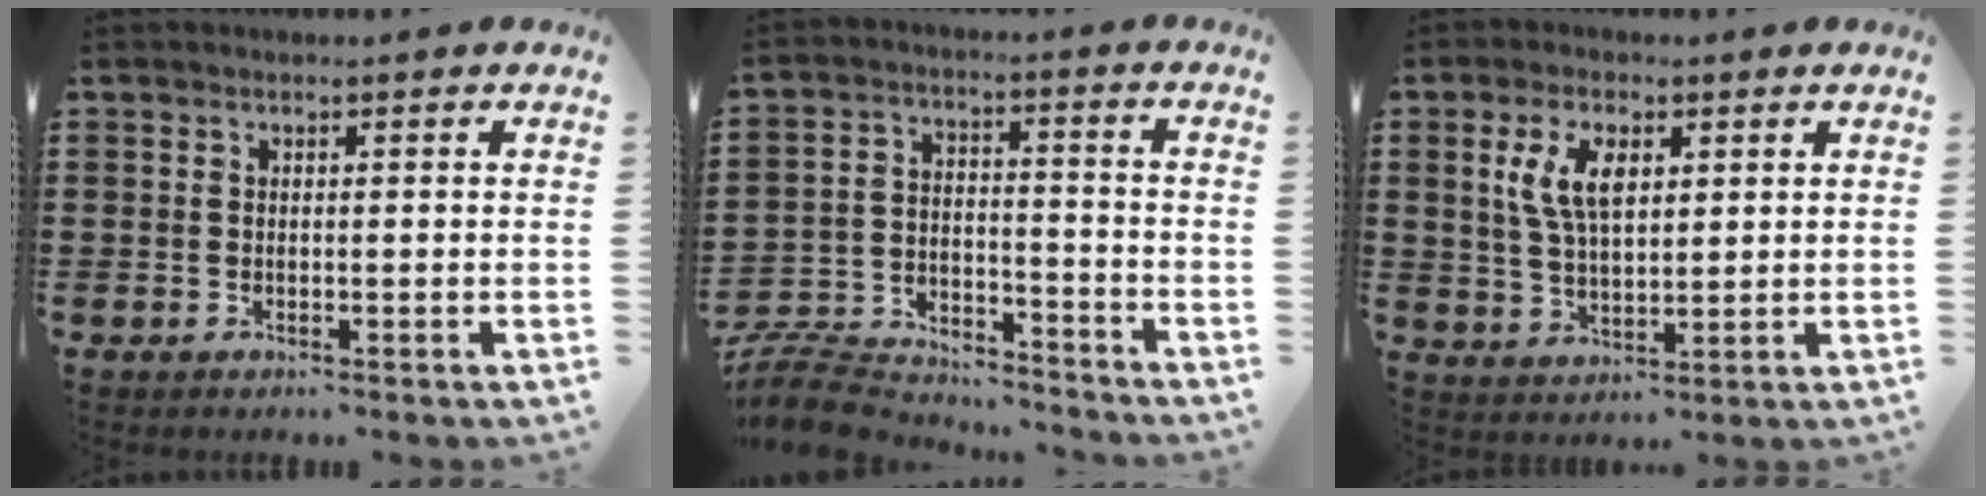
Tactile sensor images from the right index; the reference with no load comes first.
{"total": 8.1, "force": [-7.9, 1.2, 1.3], "torque": [-0.040, 0.010, -0.160]}
{"total": 6.6, "force": [2.4, 3.3, 5.2], "torque": [-0.113, 0.013, 0.043]}